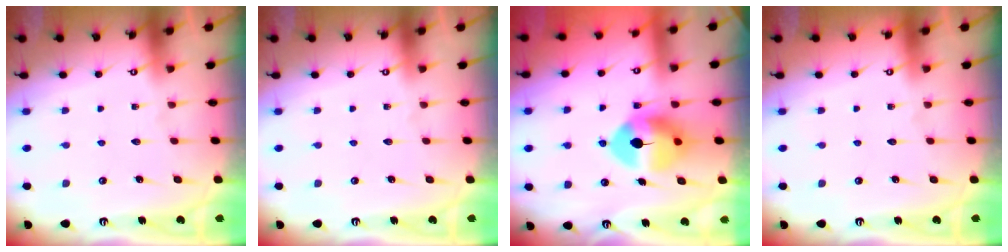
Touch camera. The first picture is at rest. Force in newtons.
{"total": 0.0}
{"total": 11.2, "press": 11.1, "slide": 1.6}
{"total": 0.0}